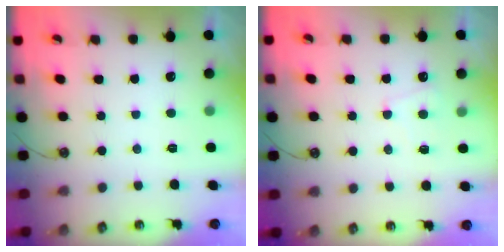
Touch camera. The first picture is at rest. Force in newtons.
{"total": 0.9, "press": 0.8, "slide": 0.5}